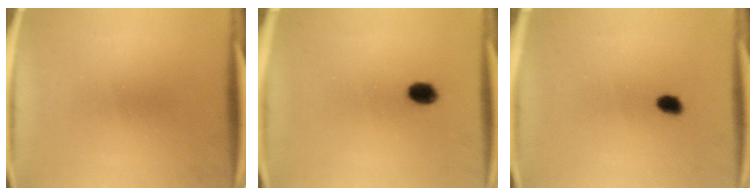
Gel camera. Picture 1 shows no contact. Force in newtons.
{"total": 3.3}
{"total": 1.8}